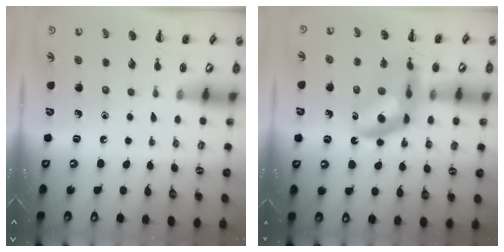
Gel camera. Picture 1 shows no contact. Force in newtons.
{"total": 12.6, "press": 12.1, "slide": 3.5}